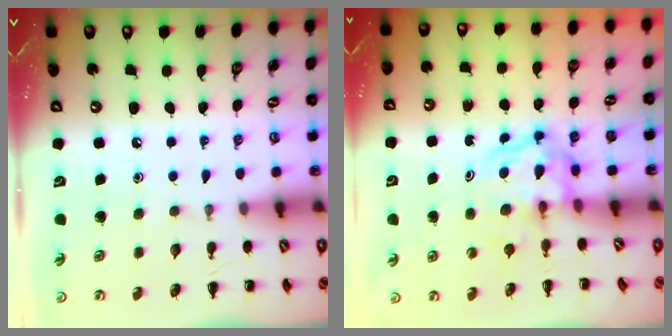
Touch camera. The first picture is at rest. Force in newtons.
{"total": 3.9, "press": 3.9, "slide": 0.5}